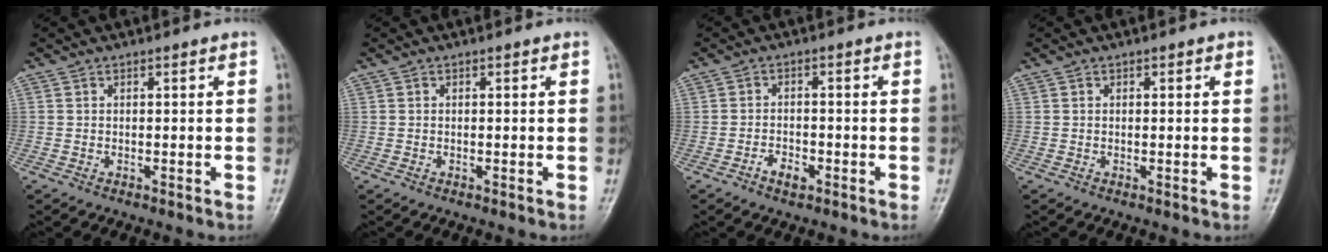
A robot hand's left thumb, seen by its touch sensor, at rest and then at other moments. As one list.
[{"total": 0.0}, {"total": 3.0, "force": [-1.8, 1.7, 1.7], "torque": [-0.025, 0.011, -0.030]}, {"total": 0.7, "force": [0.3, 0.4, 0.4], "torque": [0.000, 0.000, 0.002]}]